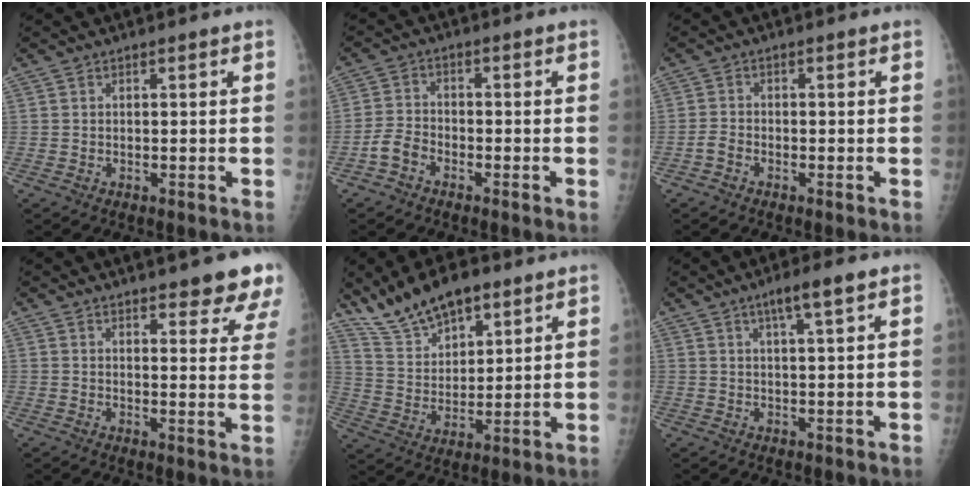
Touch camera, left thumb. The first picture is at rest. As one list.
[{"total": 4.1, "force": [-2.4, 2.6, 2.1], "torque": [-0.039, 0.017, -0.051]}, {"total": 1.9, "force": [-1.1, 1.1, 1.0], "torque": [-0.023, 0.009, -0.024]}, {"total": 12.7, "force": [10.2, 3.0, 6.9], "torque": [-0.049, -0.048, 0.109]}, {"total": 13.5, "force": [9.8, 5.8, 7.2], "torque": [-0.106, -0.040, 0.188]}, {"total": 5.2, "force": [3.0, 0.4, 4.3], "torque": [-0.074, -0.004, 0.051]}]